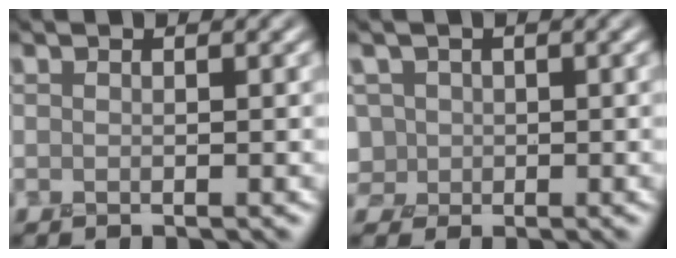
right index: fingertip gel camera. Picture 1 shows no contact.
{"total": 3.3, "force": [-0.1, 3.2, 0.8], "torque": [-0.009, 0.018, -0.010]}